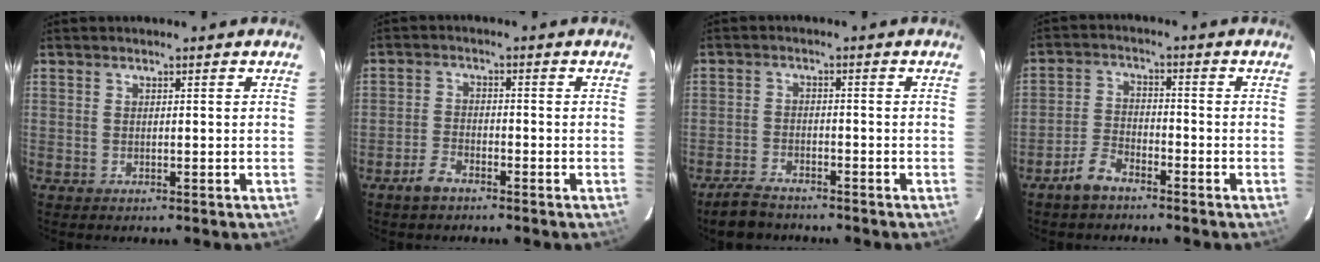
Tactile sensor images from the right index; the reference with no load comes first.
{"total": 3.9, "force": [-3.0, 1.7, 1.8], "torque": [-0.051, 0.004, -0.057]}
{"total": 5.7, "force": [-4.9, 2.2, 1.8], "torque": [-0.062, 0.001, -0.085]}
{"total": 5.3, "force": [-4.2, 2.1, 2.5], "torque": [-0.064, 0.009, -0.083]}